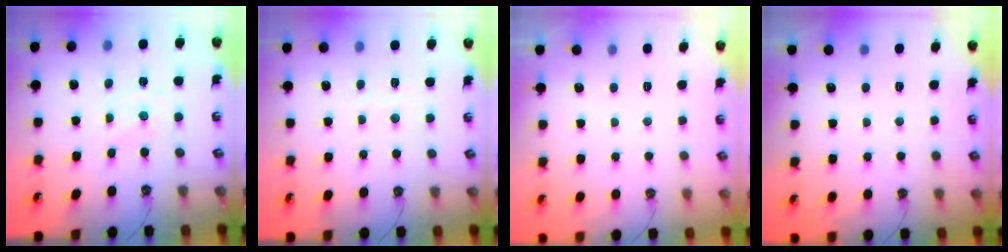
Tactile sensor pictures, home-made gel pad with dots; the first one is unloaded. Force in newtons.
{"total": 2.8, "press": 2.7, "slide": 0.5}
{"total": 0.0}
{"total": 0.0}